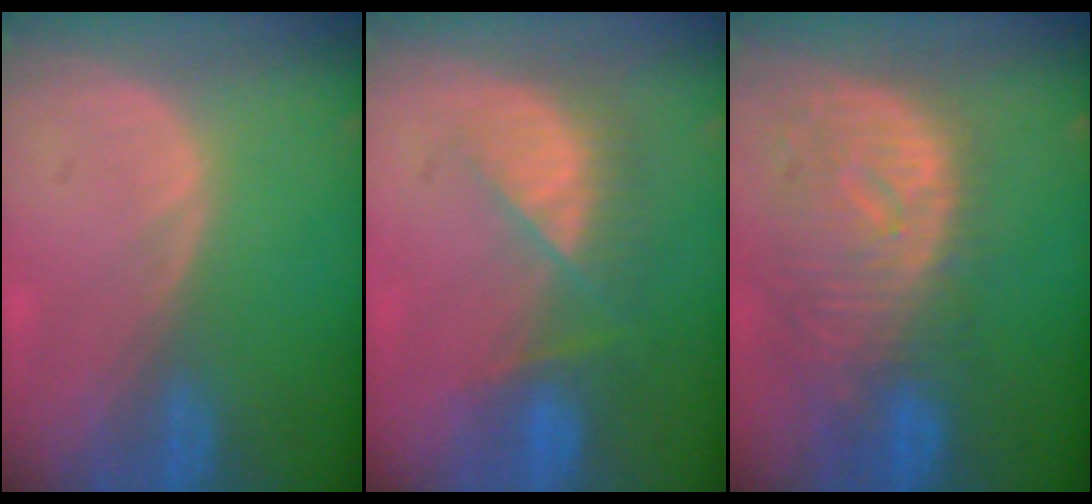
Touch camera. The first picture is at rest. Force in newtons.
{"total": 7.6, "press": 6.9, "slide": 3.1}
{"total": 11.1, "press": 9.8, "slide": 5.2}